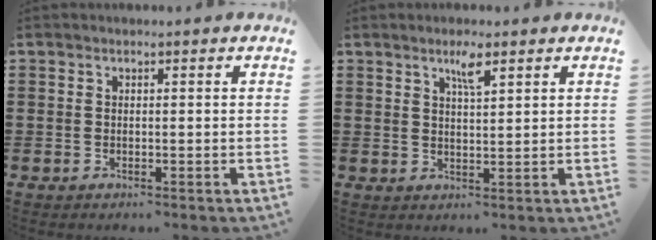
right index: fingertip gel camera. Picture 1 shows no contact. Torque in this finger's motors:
{"motor_torque": [0.31, -0.11, 0.13, 0.07]}